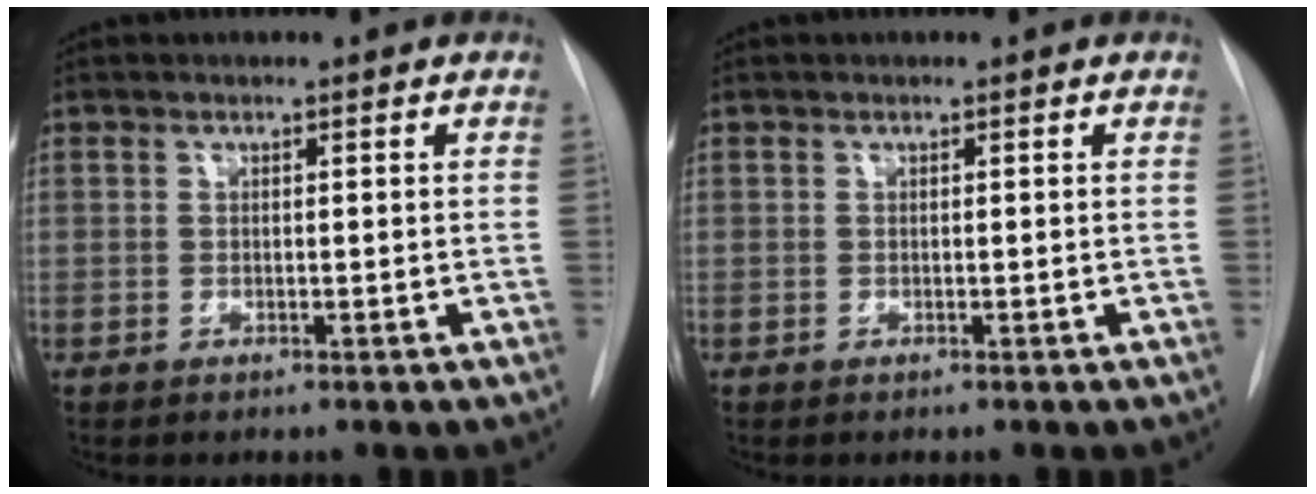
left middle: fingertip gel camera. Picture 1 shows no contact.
{"total": 0.0}